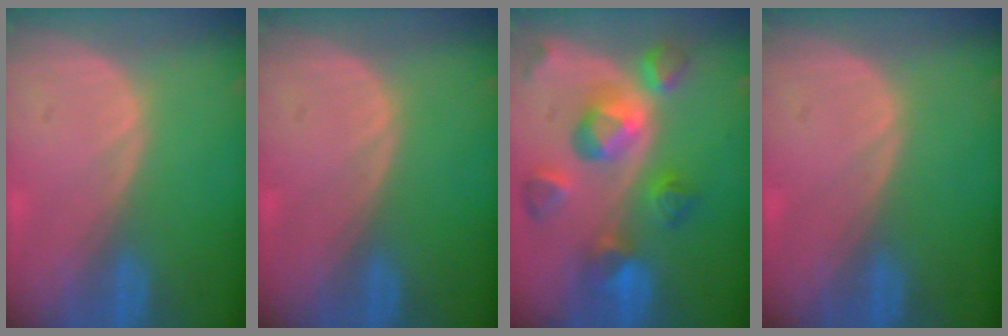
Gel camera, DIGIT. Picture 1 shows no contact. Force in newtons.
{"total": 0.0}
{"total": 10.4, "press": 9.2, "slide": 4.9}
{"total": 0.0}